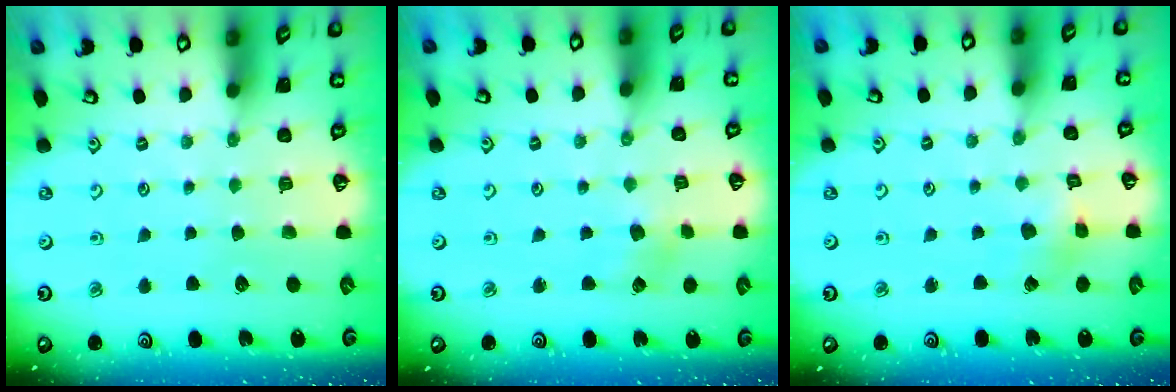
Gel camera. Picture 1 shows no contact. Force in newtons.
{"total": 4.8, "press": 4.8, "slide": 0.6}
{"total": 2.5, "press": 2.5, "slide": 0.2}